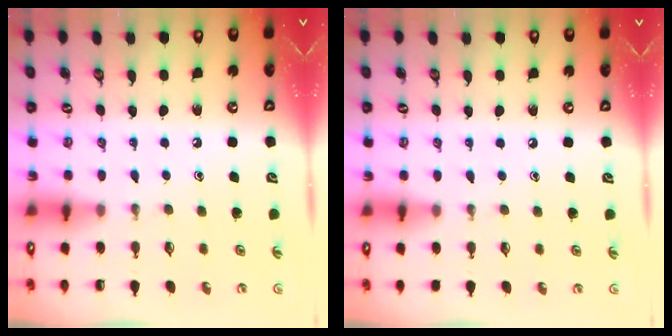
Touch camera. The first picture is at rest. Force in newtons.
{"total": 0.0}